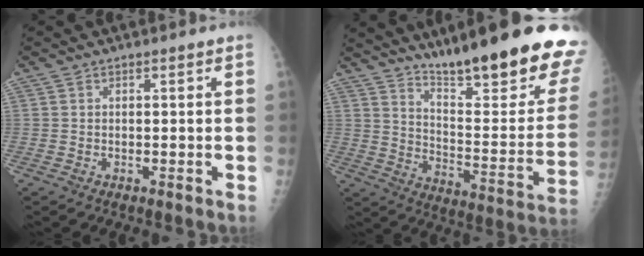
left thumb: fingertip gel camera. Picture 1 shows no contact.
{"total": 26.1, "force": [18.1, 4.6, 18.2], "torque": [-0.238, -0.104, 0.269]}